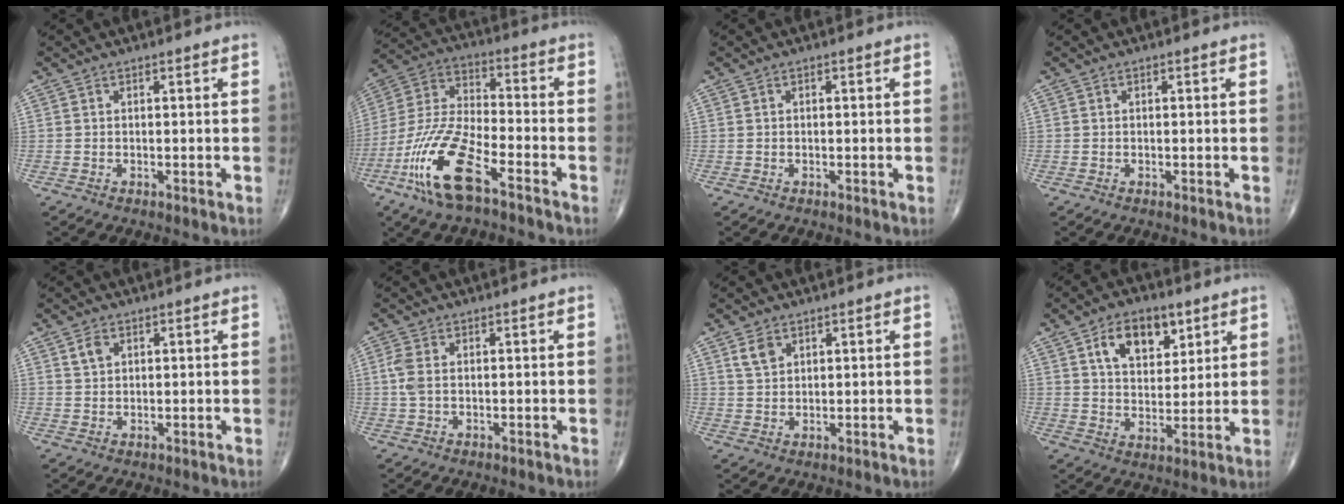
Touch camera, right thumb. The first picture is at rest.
{"total": 16.1, "force": [-8.8, 5.2, 12.4], "torque": [-0.269, 0.039, -0.173]}
{"total": 0.0}
{"total": 0.0}
{"total": 2.5, "force": [1.2, 1.7, 1.4], "torque": [-0.021, -0.002, 0.024]}
{"total": 3.1, "force": [0.3, 1.8, 2.6], "torque": [-0.078, 0.005, 0.006]}
{"total": 3.4, "force": [1.9, 2.2, 1.7], "torque": [-0.025, -0.007, 0.042]}
{"total": 11.2, "force": [5.3, 6.6, 7.3], "torque": [-0.087, -0.020, 0.091]}